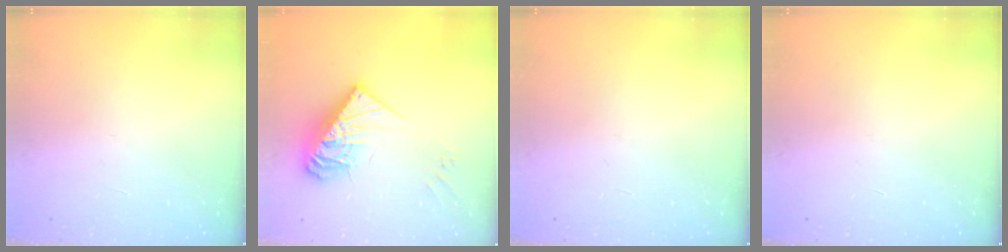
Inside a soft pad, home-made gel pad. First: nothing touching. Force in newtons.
{"total": 15.6, "press": 15.5, "slide": 1.9}
{"total": 0.0}
{"total": 0.0}